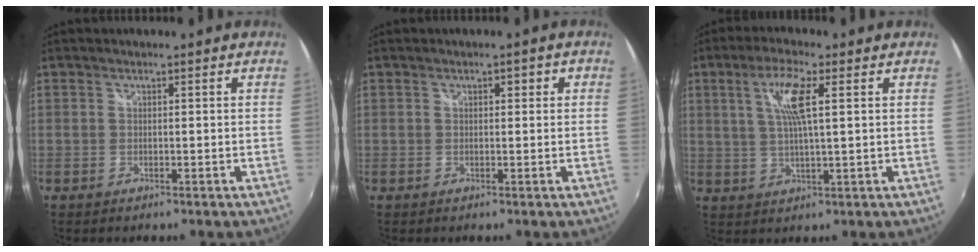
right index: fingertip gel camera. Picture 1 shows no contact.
{"total": 1.7, "force": [0.4, 1.0, 1.3], "torque": [-0.016, 0.006, 0.005]}
{"total": 7.3, "force": [2.3, 1.0, 6.9], "torque": [-0.134, 0.003, 0.044]}